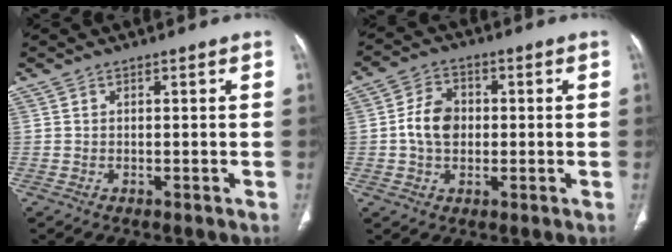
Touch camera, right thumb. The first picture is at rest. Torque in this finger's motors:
{"motor_torque": [0.99, 0.96, 0.69, -0.24, 0.05]}